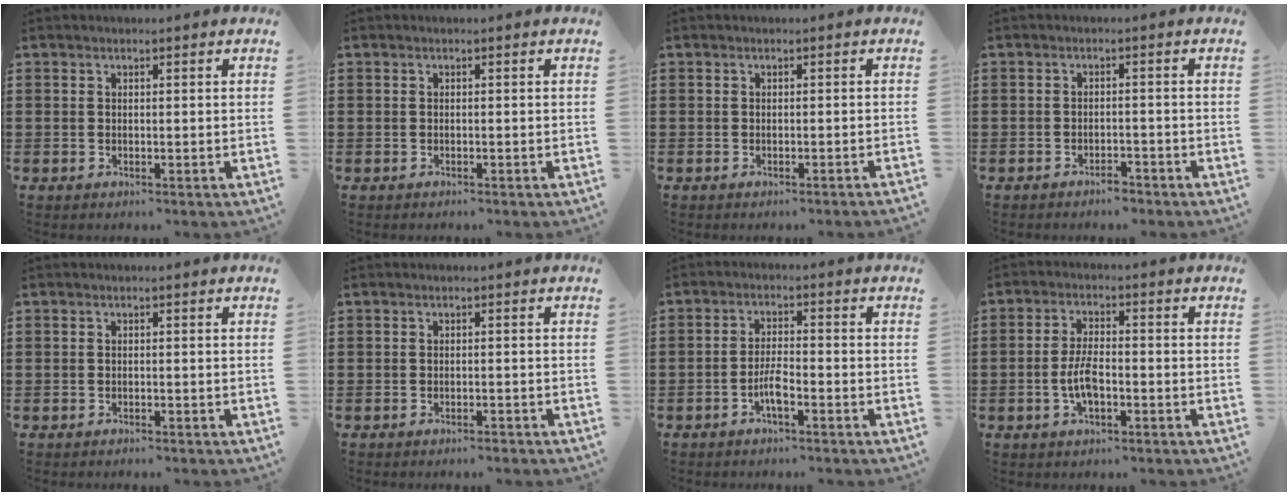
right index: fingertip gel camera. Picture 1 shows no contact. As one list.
[{"total": 0.0}, {"total": 0.8, "force": [-0.7, -0.2, 0.4], "torque": [-0.008, -0.001, -0.014]}, {"total": 2.1, "force": [-2.0, 0.4, 0.3], "torque": [-0.013, 0.000, -0.041]}, {"total": 0.6, "force": [-0.6, 0.0, 0.1], "torque": [-0.004, -0.001, -0.011]}, {"total": 0.9, "force": [-0.9, 0.0, 0.3], "torque": [-0.010, -0.002, -0.017]}, {"total": 3.6, "force": [-1.9, 0.7, 3.0], "torque": [-0.072, -0.003, -0.040]}, {"total": 5.0, "force": [-1.4, 2.0, 4.3], "torque": [-0.096, 0.002, -0.030]}]